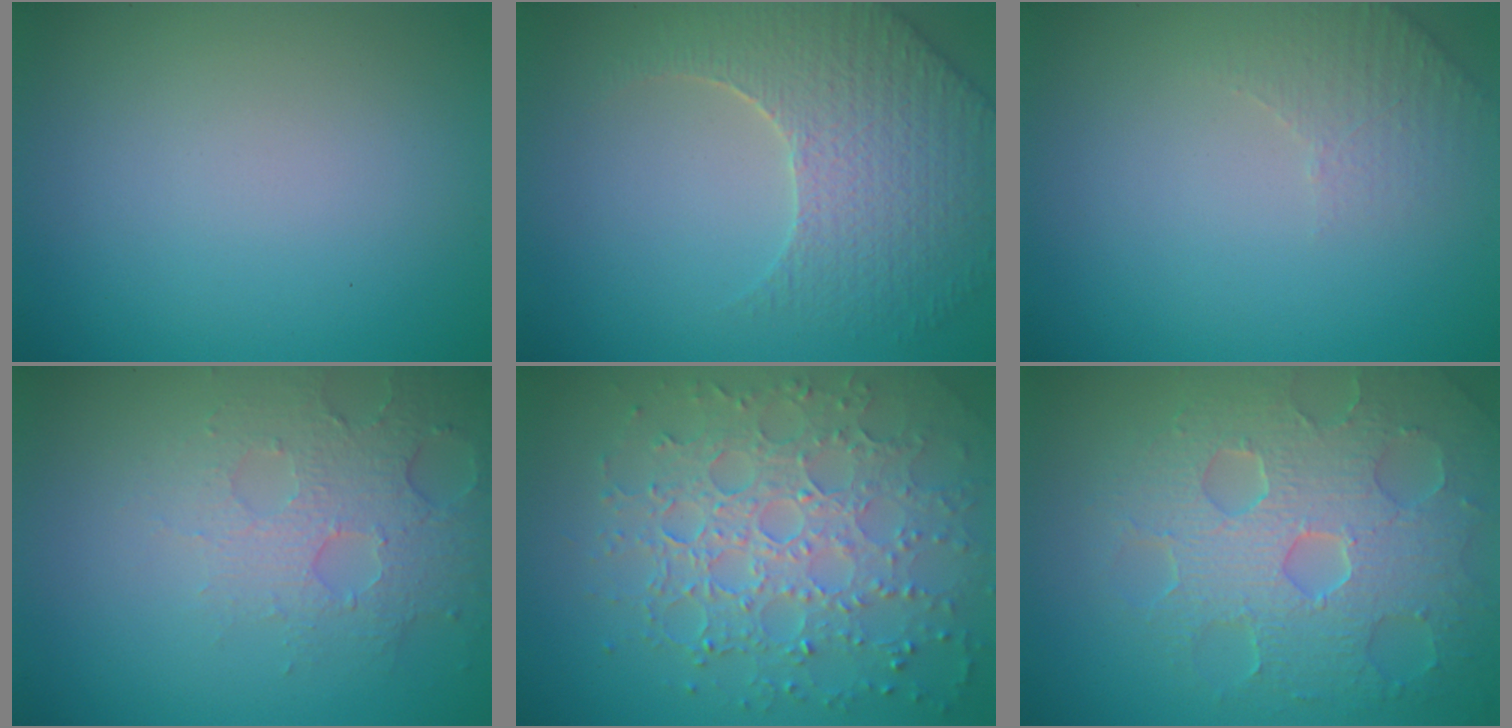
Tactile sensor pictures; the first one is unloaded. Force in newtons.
{"total": 5.1, "press": 4.7, "slide": 2.0}
{"total": 2.1, "press": 2.0, "slide": 0.5}
{"total": 4.8, "press": 3.4, "slide": 3.4}
{"total": 7.7, "press": 5.6, "slide": 5.4}
{"total": 8.1, "press": 5.8, "slide": 5.8}